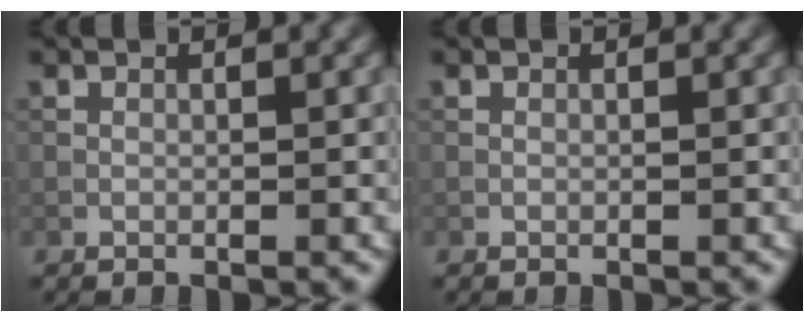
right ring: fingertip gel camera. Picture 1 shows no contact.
{"total": 0.0}